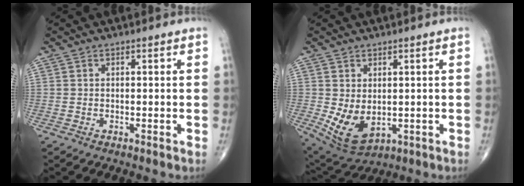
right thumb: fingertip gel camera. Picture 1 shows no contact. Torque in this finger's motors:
{"motor_torque": [-0.23, 0.49, 0.46, 0.30, 0.27]}